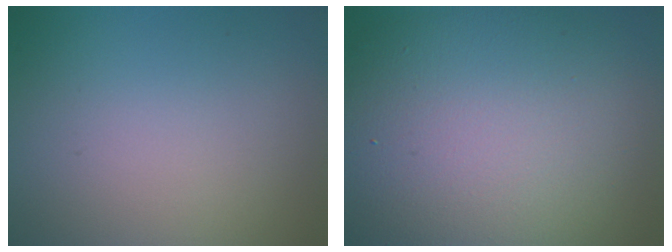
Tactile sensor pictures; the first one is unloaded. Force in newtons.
{"total": 13.4, "press": 13.4, "slide": 1.0}